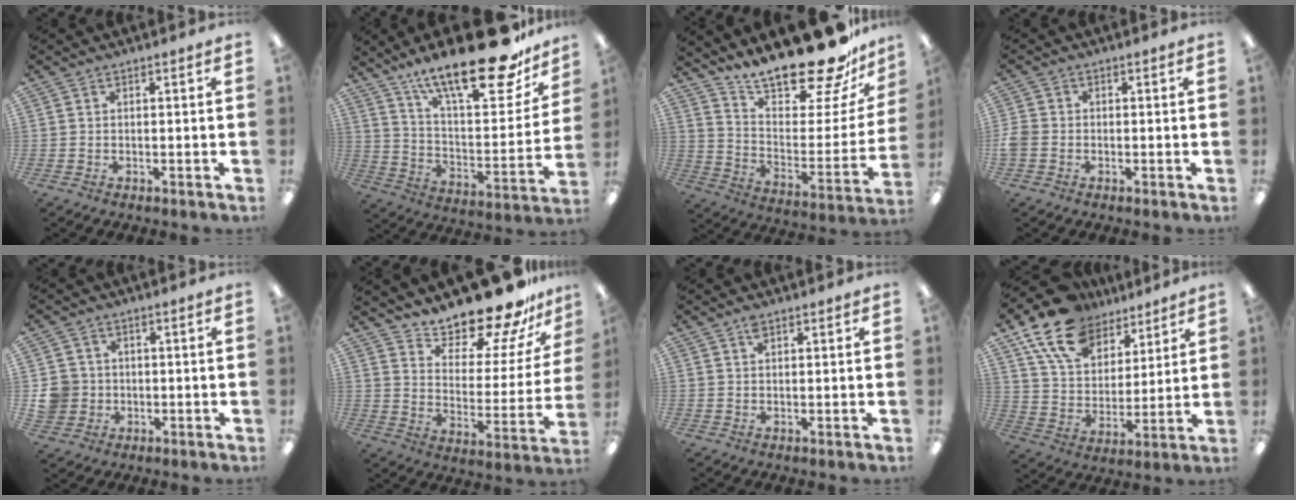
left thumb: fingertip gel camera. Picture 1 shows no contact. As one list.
[{"total": 25.3, "force": [18.1, 7.7, 15.9], "torque": [-0.239, -0.122, 0.297]}, {"total": 22.6, "force": [19.2, 6.0, 10.3], "torque": [-0.147, -0.147, 0.323]}, {"total": 3.1, "force": [-0.9, 2.5, 1.6], "torque": [-0.030, 0.006, -0.017]}, {"total": 6.6, "force": [-0.3, 6.3, 1.9], "torque": [-0.051, 0.015, -0.001]}, {"total": 18.4, "force": [16.6, 4.7, 6.2], "torque": [-0.092, -0.135, 0.281]}, {"total": 1.8, "force": [1.2, 0.8, 1.0], "torque": [-0.016, -0.002, 0.021]}, {"total": 16.6, "force": [11.5, 9.6, 6.9], "torque": [-0.142, -0.056, 0.217]}]